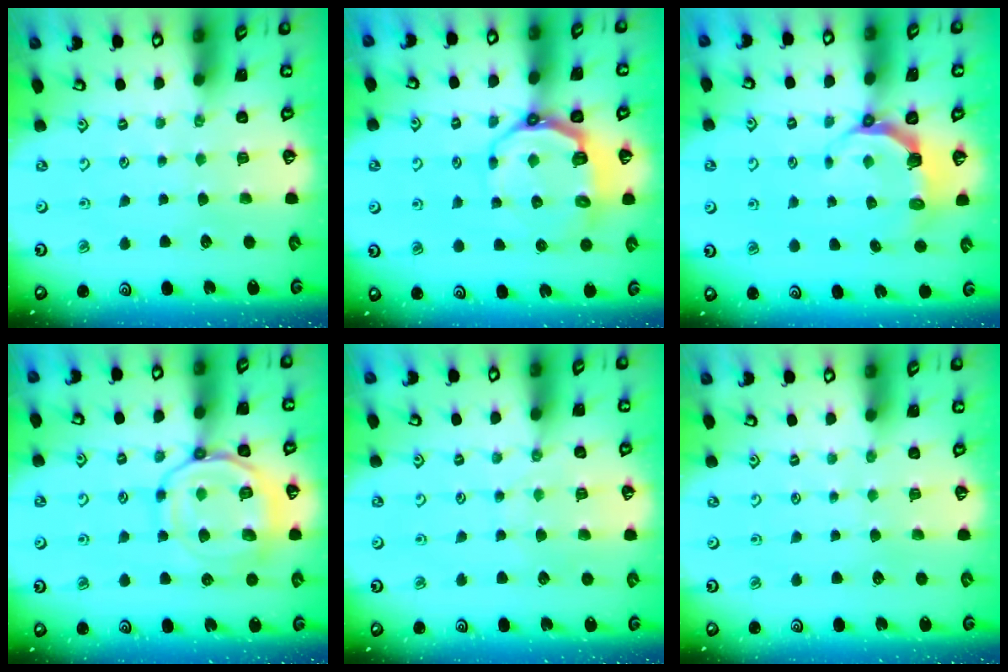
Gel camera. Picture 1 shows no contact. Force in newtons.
{"total": 8.6, "press": 7.5, "slide": 4.2}
{"total": 5.9, "press": 4.4, "slide": 4.0}
{"total": 13.9, "press": 13.8, "slide": 1.5}
{"total": 5.5, "press": 5.4, "slide": 0.7}
{"total": 0.8, "press": 0.8, "slide": 0.1}